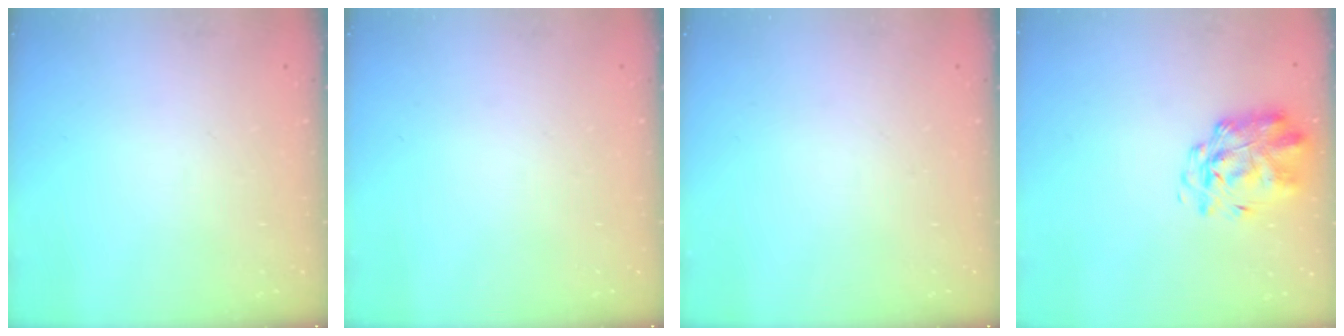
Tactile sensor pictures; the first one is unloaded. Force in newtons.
{"total": 0.0}
{"total": 0.0}
{"total": 2.9, "press": 2.8, "slide": 0.8}